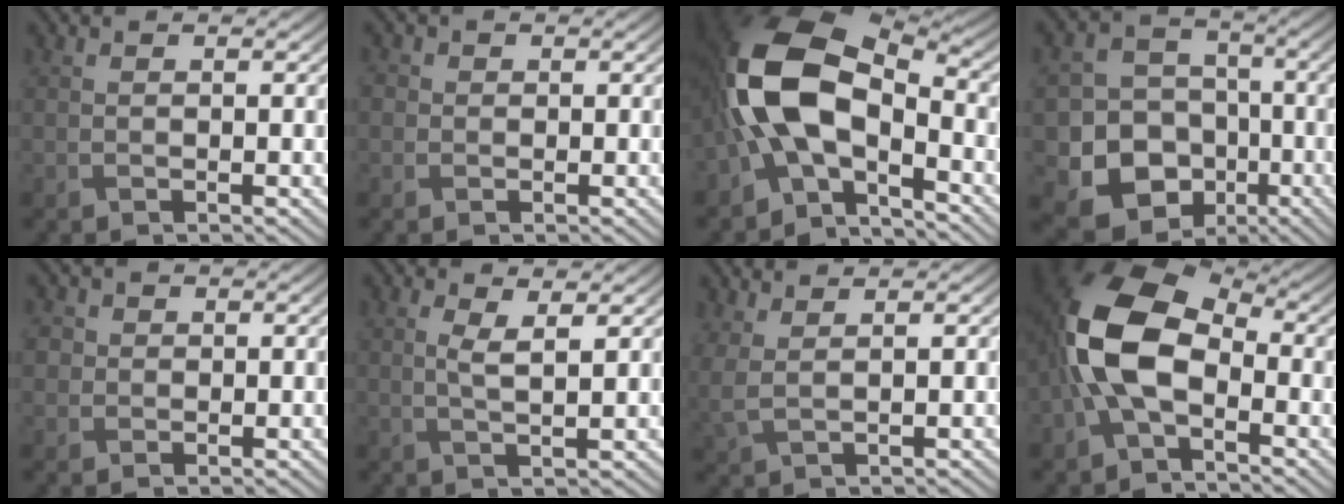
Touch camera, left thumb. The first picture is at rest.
{"total": 1.3, "force": [0.1, 1.3, 0.3], "torque": [-0.005, 0.001, -0.003]}
{"total": 15.0, "force": [-2.9, 8.7, 11.9], "torque": [-0.254, 0.003, -0.067]}
{"total": 14.3, "force": [-5.7, 12.0, 5.2], "torque": [-0.120, -0.047, -0.117]}
{"total": 2.0, "force": [0.3, 2.0, 0.5], "torque": [-0.015, 0.003, 0.003]}
{"total": 2.9, "force": [0.9, 0.6, 2.7], "torque": [-0.058, -0.001, 0.019]}
{"total": 3.1, "force": [2.1, 1.1, 2.0], "torque": [-0.056, 0.003, 0.044]}
{"total": 12.4, "force": [-1.4, 7.3, 10.0], "torque": [-0.233, 0.014, -0.045]}